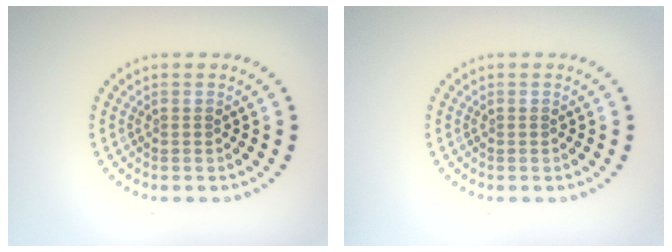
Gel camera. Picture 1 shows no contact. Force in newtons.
{"total": 0.0}